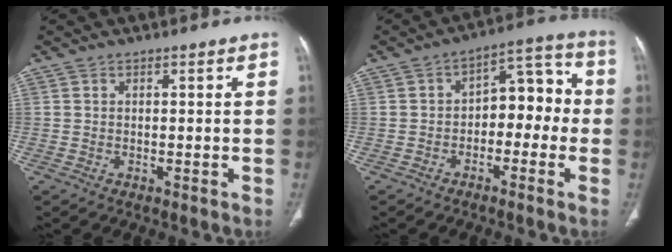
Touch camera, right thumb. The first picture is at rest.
{"total": 9.9, "force": [-1.5, 6.3, 7.6], "torque": [-0.059, 0.051, -0.035]}